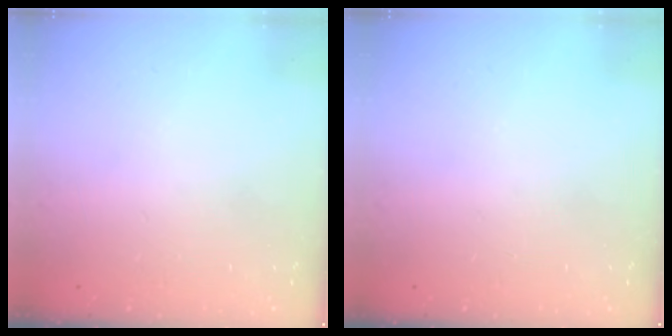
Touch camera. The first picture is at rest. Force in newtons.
{"total": 0.0}